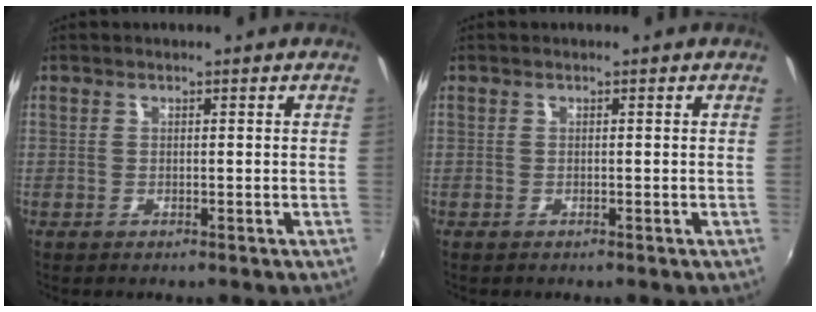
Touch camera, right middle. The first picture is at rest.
{"total": 0.0}